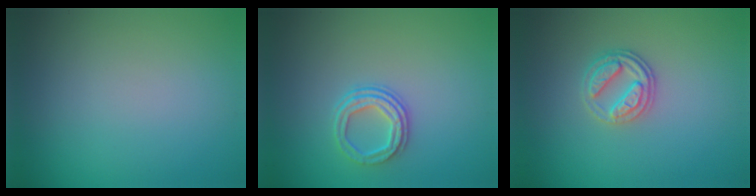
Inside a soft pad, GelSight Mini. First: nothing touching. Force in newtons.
{"total": 2.8, "press": 2.3, "slide": 1.5}
{"total": 2.6, "press": 2.5, "slide": 0.8}